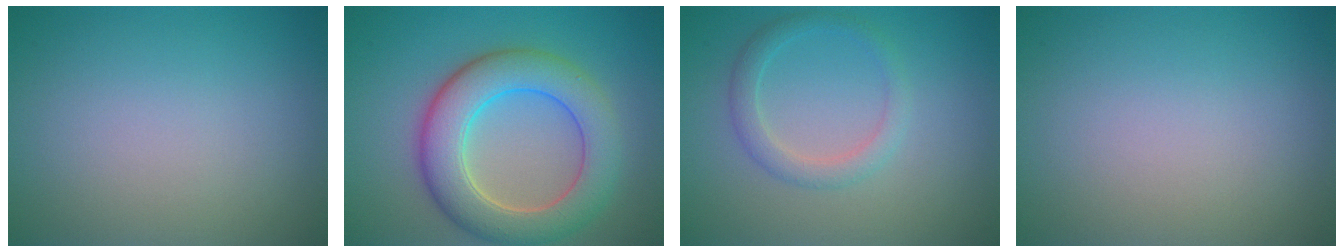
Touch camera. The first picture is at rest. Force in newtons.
{"total": 7.6, "press": 7.6, "slide": 0.4}
{"total": 2.2, "press": 2.2, "slide": 0.1}
{"total": 0.0}